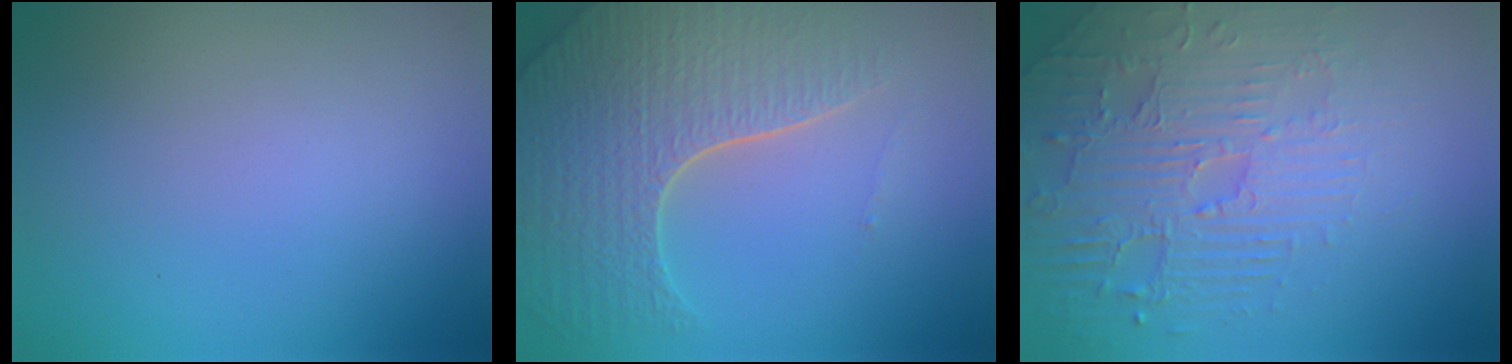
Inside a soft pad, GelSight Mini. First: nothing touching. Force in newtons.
{"total": 7.4, "press": 5.5, "slide": 5.0}
{"total": 4.4, "press": 4.2, "slide": 1.4}